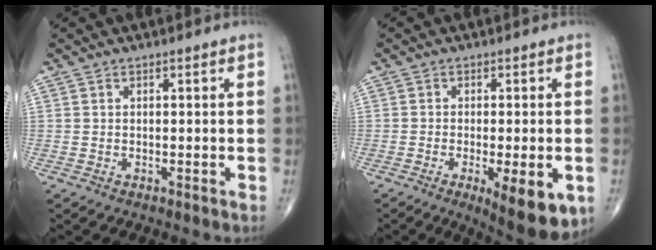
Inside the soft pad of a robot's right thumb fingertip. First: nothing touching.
{"total": 10.8, "force": [-3.8, 3.2, 9.5], "torque": [-0.123, -0.014, -0.048]}